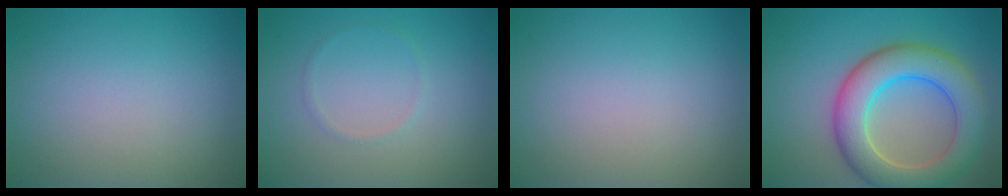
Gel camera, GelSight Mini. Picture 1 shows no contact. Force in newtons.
{"total": 0.6, "press": 0.6, "slide": 0.1}
{"total": 0.0}
{"total": 8.1, "press": 8.0, "slide": 0.7}